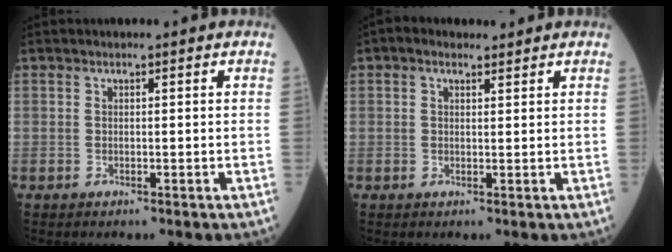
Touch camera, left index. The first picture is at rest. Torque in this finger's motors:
{"motor_torque": [0.93, -1.10, 0.00, 0.02]}